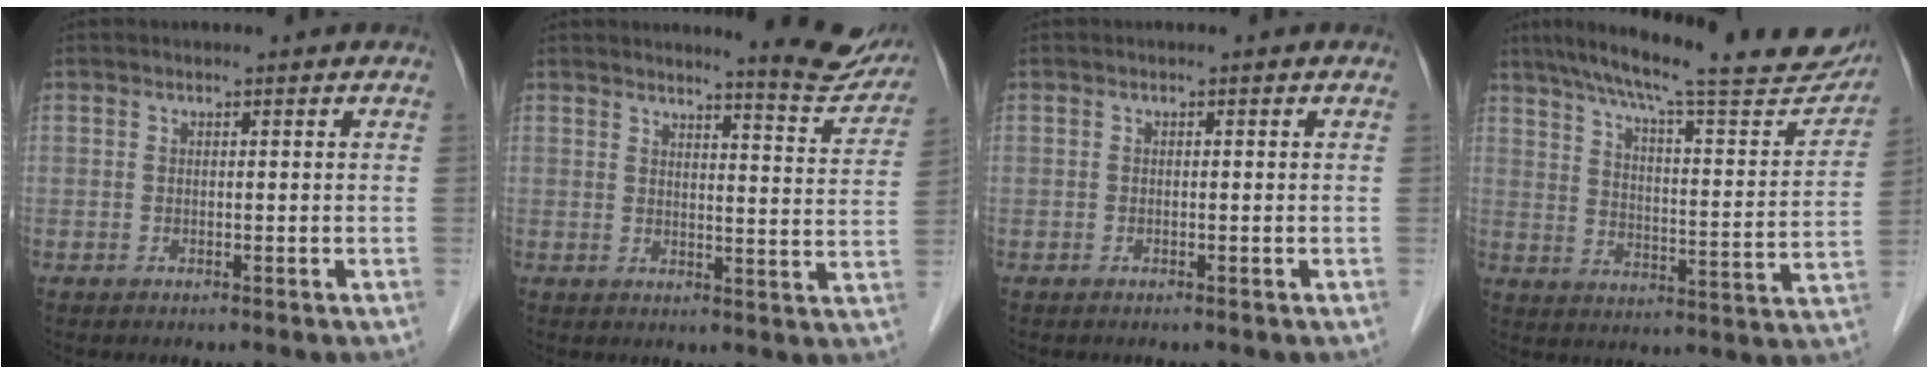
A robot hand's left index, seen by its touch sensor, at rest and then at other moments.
{"total": 9.2, "force": [8.8, 0.5, 2.6], "torque": [-0.024, -0.035, 0.093]}
{"total": 0.0}
{"total": 25.8, "force": [22.1, 3.5, 12.8], "torque": [-0.197, -0.027, 0.286]}